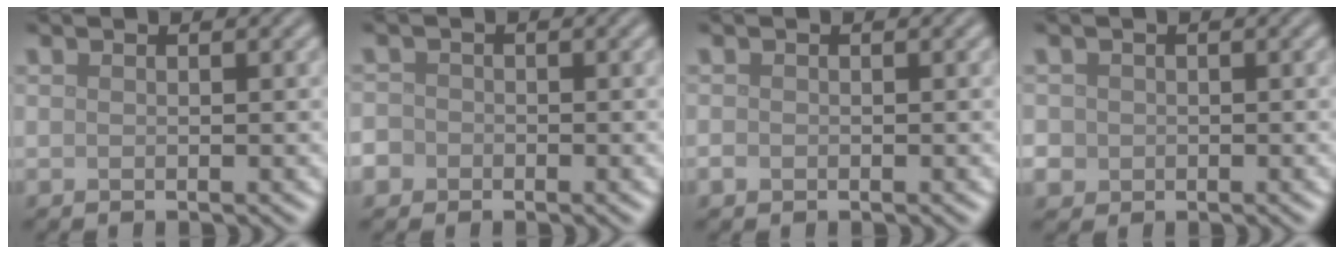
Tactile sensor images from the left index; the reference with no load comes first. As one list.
[{"total": 2.8, "force": [-1.3, 2.4, 0.6], "torque": [0.001, 0.002, -0.034]}, {"total": 0.5, "force": [-0.3, 0.4, 0.2], "torque": [-0.001, -0.003, -0.005]}, {"total": 2.8, "force": [-0.3, 2.6, 0.8], "torque": [-0.014, 0.004, -0.010]}]